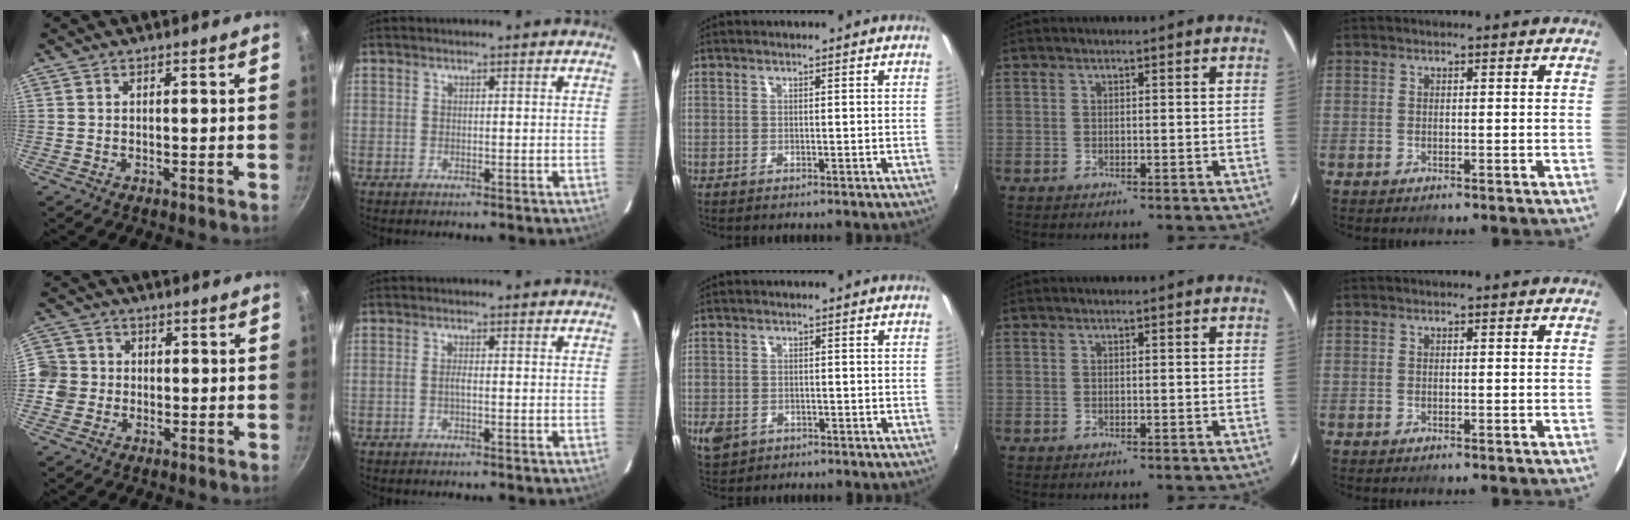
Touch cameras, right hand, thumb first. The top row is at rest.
{"thumb": {"total": 6.2, "force": [-0.9, 5.9, 1.6], "torque": [0.000, 0.010, -0.031]}, "index": {"total": 1.2, "force": [-0.4, 0.1, 1.2], "torque": [-0.023, 0.003, -0.009]}, "middle": {"total": 4.9, "force": [-2.1, 3.7, 2.4], "torque": [-0.055, -0.009, -0.034]}}